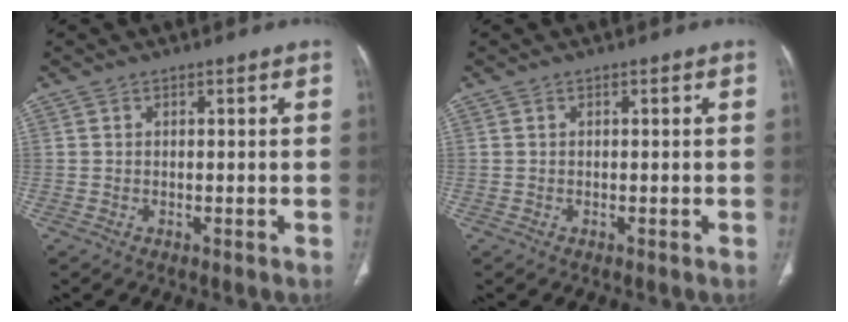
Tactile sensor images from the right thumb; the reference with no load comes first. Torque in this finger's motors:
{"motor_torque": [0.13, 0.12, -0.11, 0.07, 0.03]}